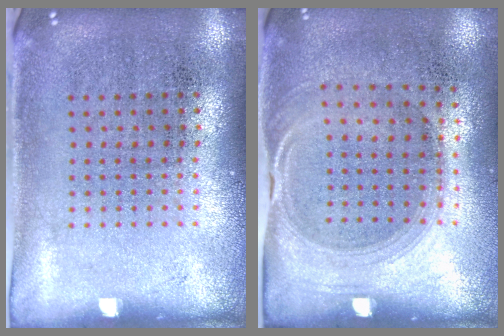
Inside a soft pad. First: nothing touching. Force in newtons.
{"total": 1.5, "press": 1.3, "slide": 0.8}